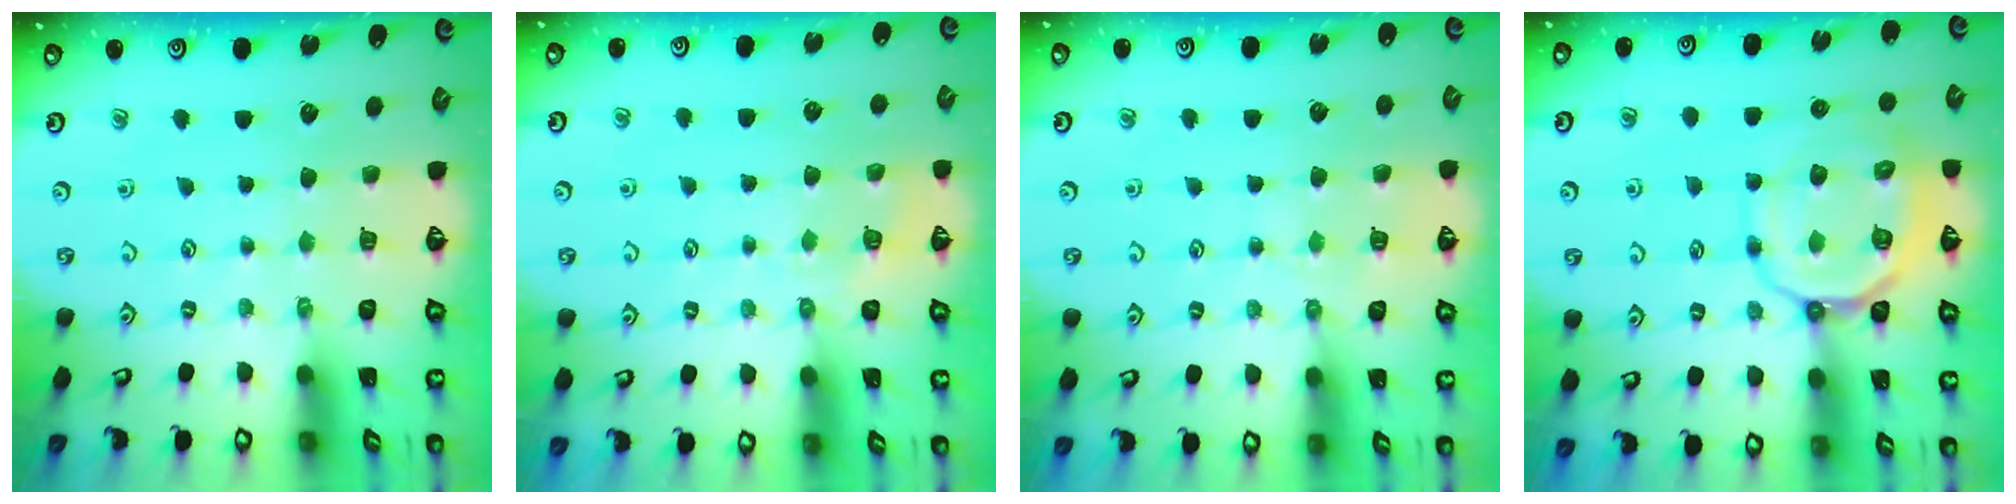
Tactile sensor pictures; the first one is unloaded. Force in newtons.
{"total": 3.3, "press": 3.0, "slide": 1.5}
{"total": 4.0, "press": 3.9, "slide": 0.5}
{"total": 11.8, "press": 11.7, "slide": 1.8}